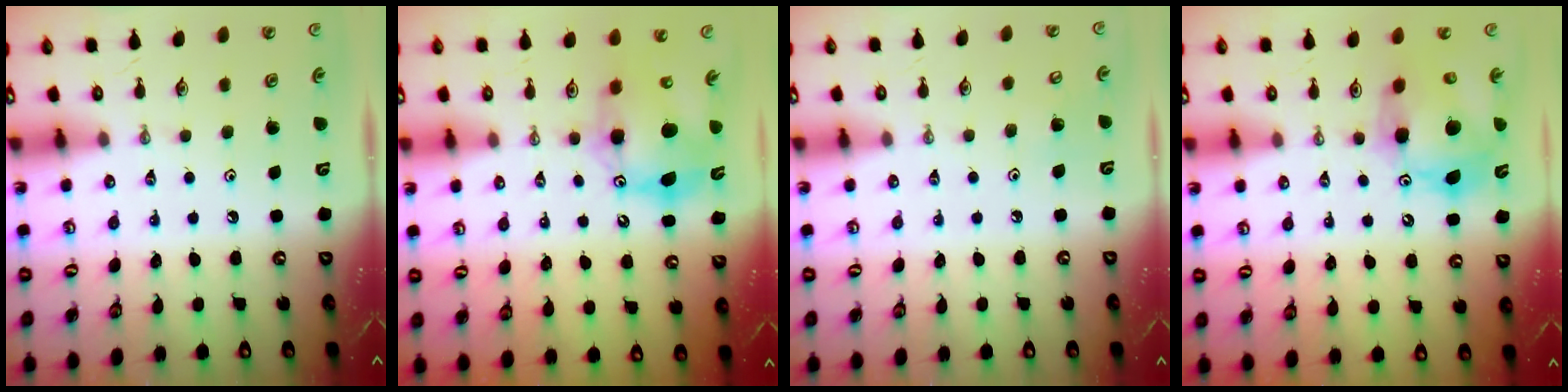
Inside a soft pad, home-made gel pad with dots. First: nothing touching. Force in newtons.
{"total": 10.2, "press": 10.1, "slide": 0.9}
{"total": 4.0, "press": 4.0, "slide": 0.2}
{"total": 13.1, "press": 13.1, "slide": 0.8}